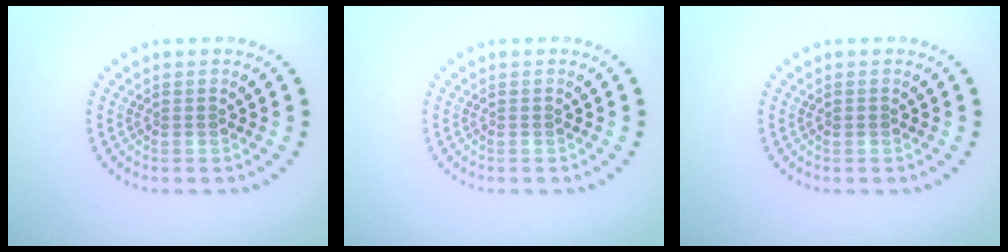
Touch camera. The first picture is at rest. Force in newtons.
{"total": 0.0}
{"total": 0.5, "press": 0.5, "slide": 0.1}